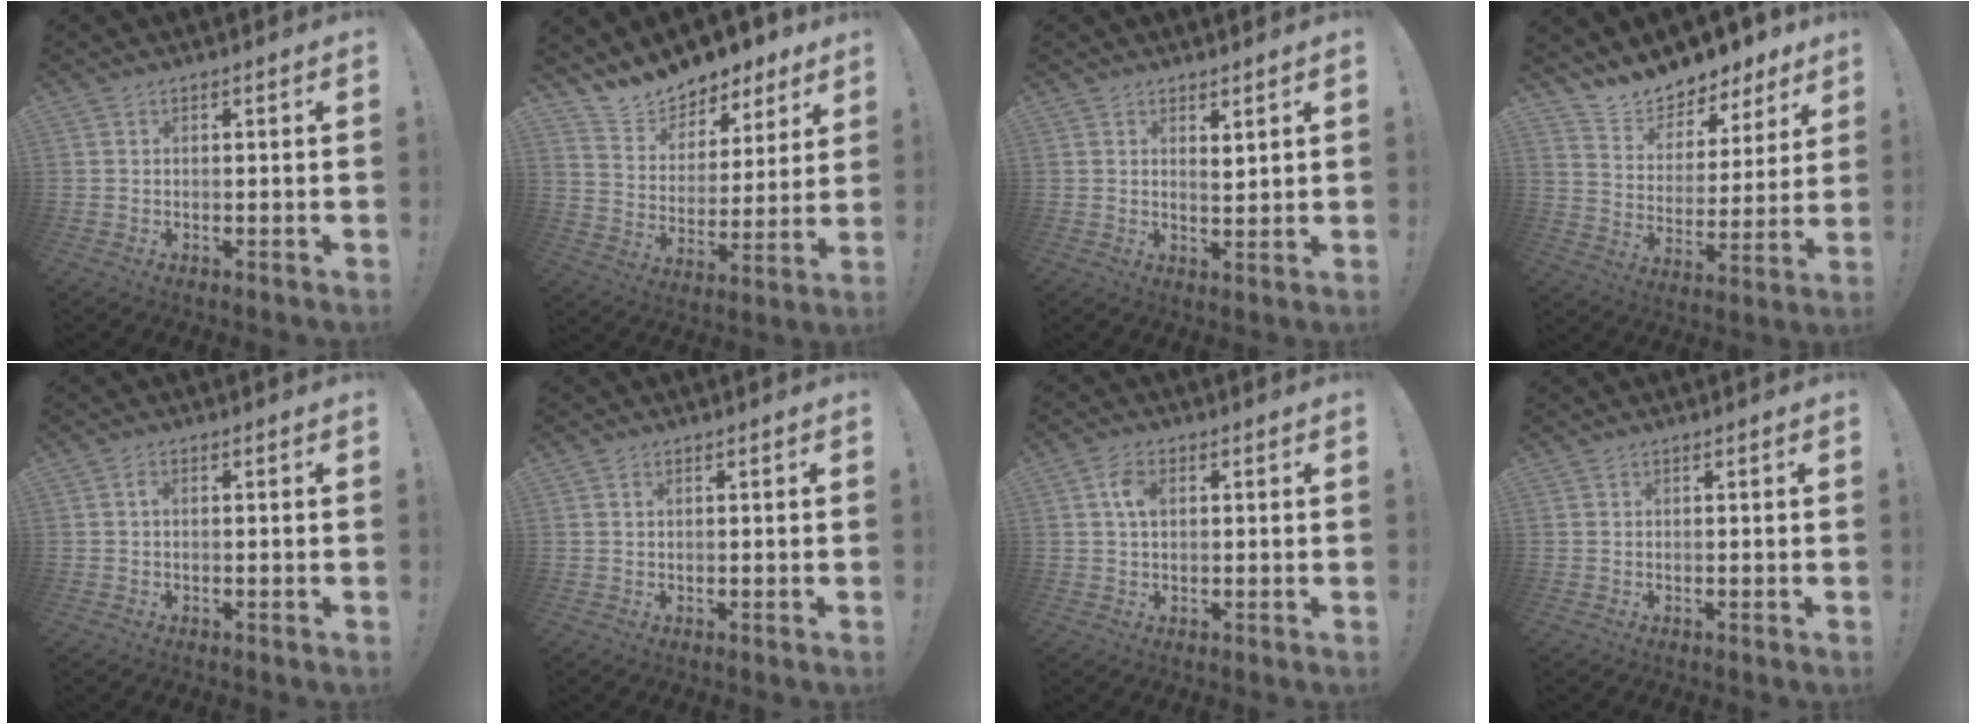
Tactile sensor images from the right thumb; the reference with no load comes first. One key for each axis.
{"total": 10.6, "fx": 10.1, "fy": 3.2, "fz": 0.4, "tx": -0.023, "ty": -0.098, "tz": 0.182}
{"total": 2.9, "fx": 2.6, "fy": 1.0, "fz": 0.7, "tx": 0.001, "ty": -0.017, "tz": 0.042}
{"total": 10.1, "fx": 9.7, "fy": 2.9, "fz": 0.4, "tx": -0.020, "ty": -0.098, "tz": 0.174}
{"total": 1.1, "fx": 0.0, "fy": 0.6, "fz": 0.9, "tx": -0.020, "ty": 0.006, "tz": -0.002}
{"total": 0.9, "fx": 0.5, "fy": 0.6, "fz": 0.5, "tx": -0.004, "ty": -0.001, "tz": 0.008}
{"total": 5.4, "fx": 1.3, "fy": 3.3, "fz": 4.0, "tx": -0.065, "ty": 0.004, "tz": 0.022}
{"total": 0.0}